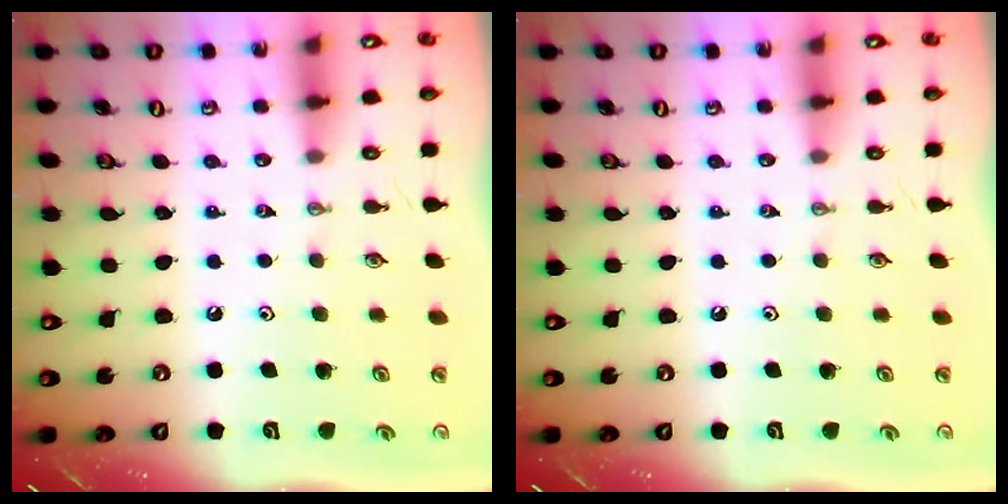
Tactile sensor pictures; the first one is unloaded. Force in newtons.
{"total": 0.0}